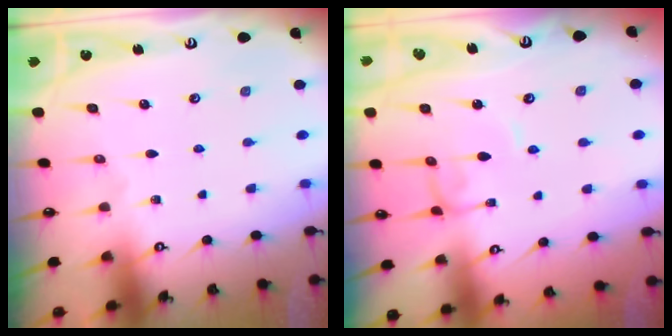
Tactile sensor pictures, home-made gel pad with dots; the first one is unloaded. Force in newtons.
{"total": 2.1, "press": 2.1, "slide": 0.1}